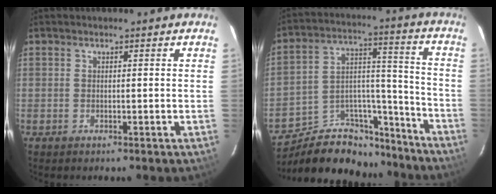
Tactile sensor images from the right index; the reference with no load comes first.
{"total": 19.4, "force": [-16.1, 9.1, 5.8], "torque": [-0.109, 0.071, -0.235]}